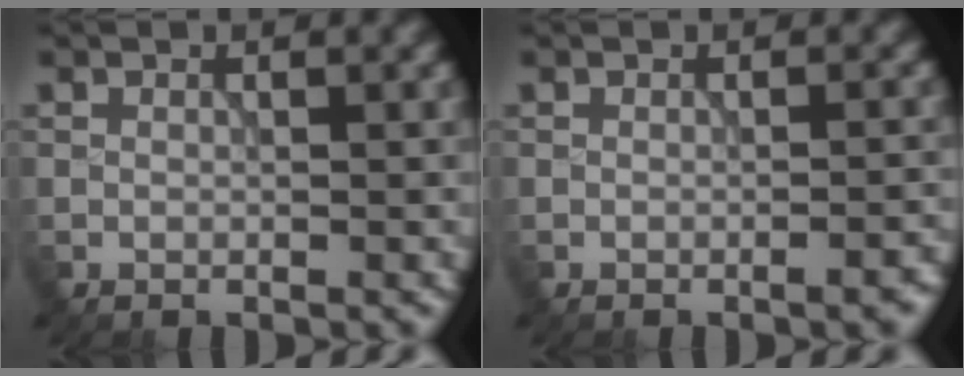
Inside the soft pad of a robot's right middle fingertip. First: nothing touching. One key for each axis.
{"total": 1.7, "fx": -0.9, "fy": 0.4, "fz": 1.4, "tx": -0.014, "ty": 0.003, "tz": -0.015}